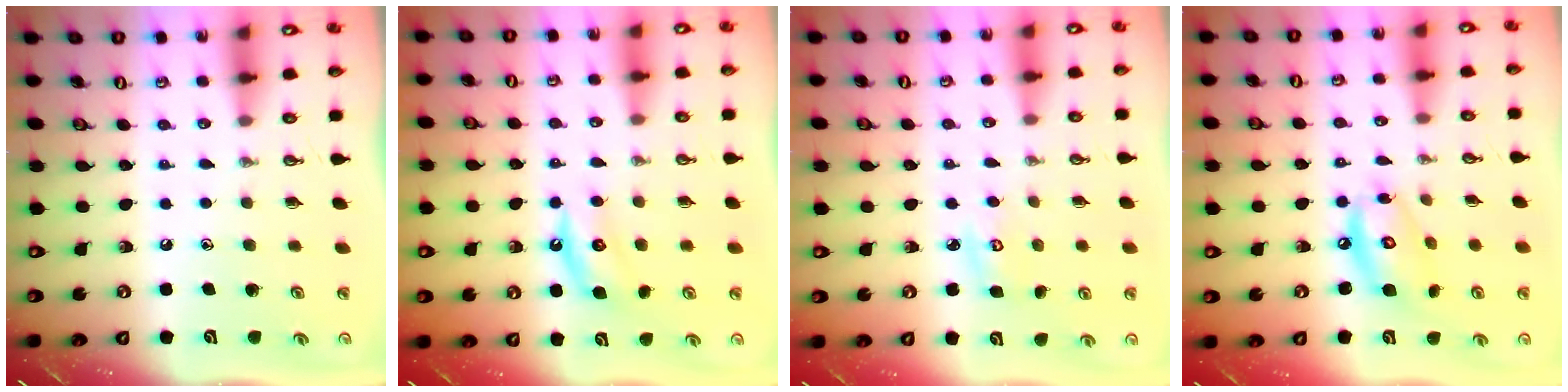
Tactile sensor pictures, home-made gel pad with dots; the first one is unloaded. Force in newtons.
{"total": 5.0, "press": 4.9, "slide": 0.9}
{"total": 4.8, "press": 4.8, "slide": 0.4}
{"total": 11.0, "press": 11.0, "slide": 1.0}